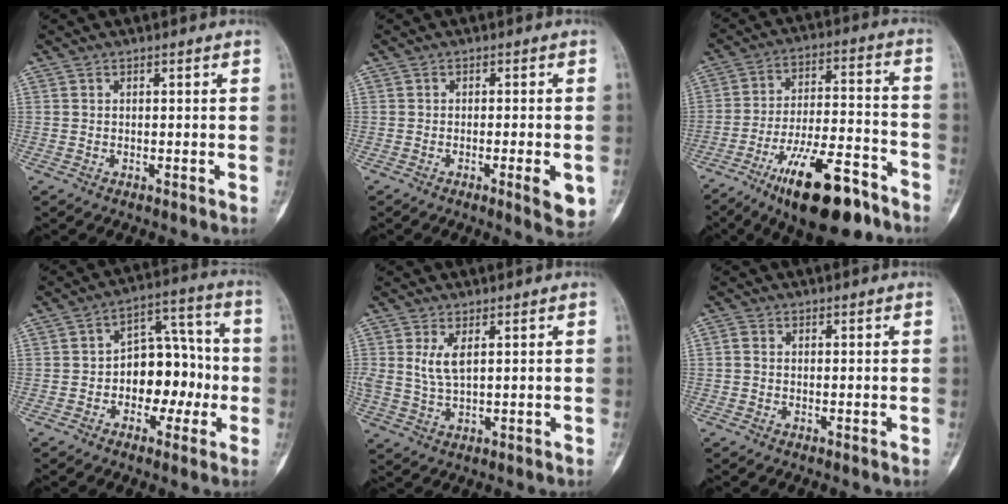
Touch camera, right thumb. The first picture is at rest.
{"total": 5.5, "force": [-1.9, 1.2, 5.0], "torque": [-0.064, -0.006, -0.024]}
{"total": 18.8, "force": [-11.7, 6.2, 13.4], "torque": [-0.217, 0.073, -0.191]}
{"total": 11.9, "force": [-2.2, 8.0, 8.5], "torque": [-0.081, 0.052, -0.039]}
{"total": 4.2, "force": [1.4, 1.6, 3.7], "torque": [-0.079, -0.008, 0.037]}
{"total": 1.2, "force": [0.0, 0.9, 0.7], "torque": [-0.011, 0.001, -0.003]}